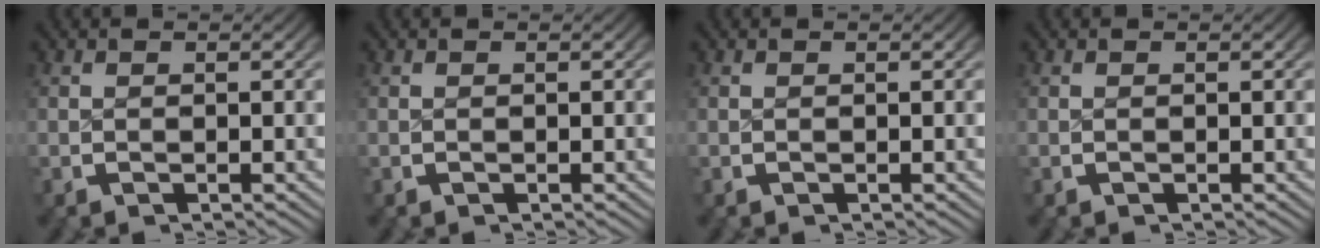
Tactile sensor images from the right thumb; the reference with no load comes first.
{"total": 0.0}
{"total": 0.0}
{"total": 0.0}